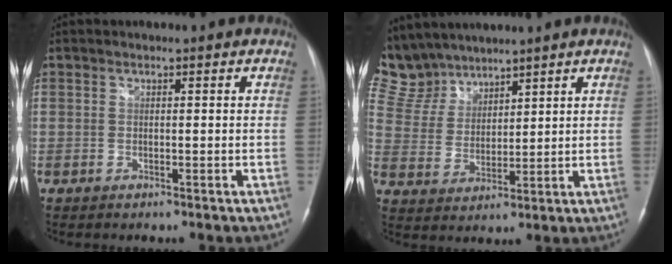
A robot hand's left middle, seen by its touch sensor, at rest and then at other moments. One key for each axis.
{"total": 10.3, "fx": 9.4, "fy": 4.1, "fz": 0.8, "tx": -0.034, "ty": 0.016, "tz": 0.207}